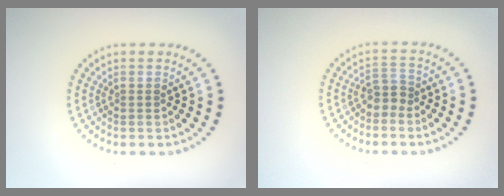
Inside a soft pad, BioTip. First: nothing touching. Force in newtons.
{"total": 1.9, "press": 1.4, "slide": 1.2}